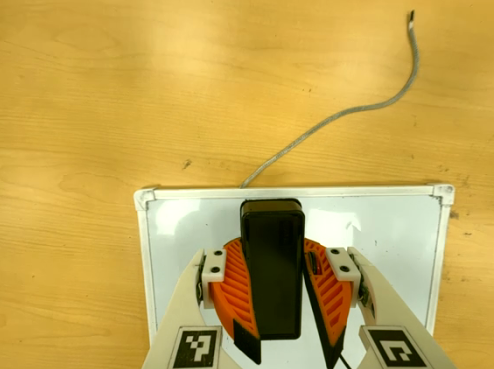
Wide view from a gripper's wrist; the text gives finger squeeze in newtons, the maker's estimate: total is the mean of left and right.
{"total": 14.0, "left": 12.6, "right": 15.5}